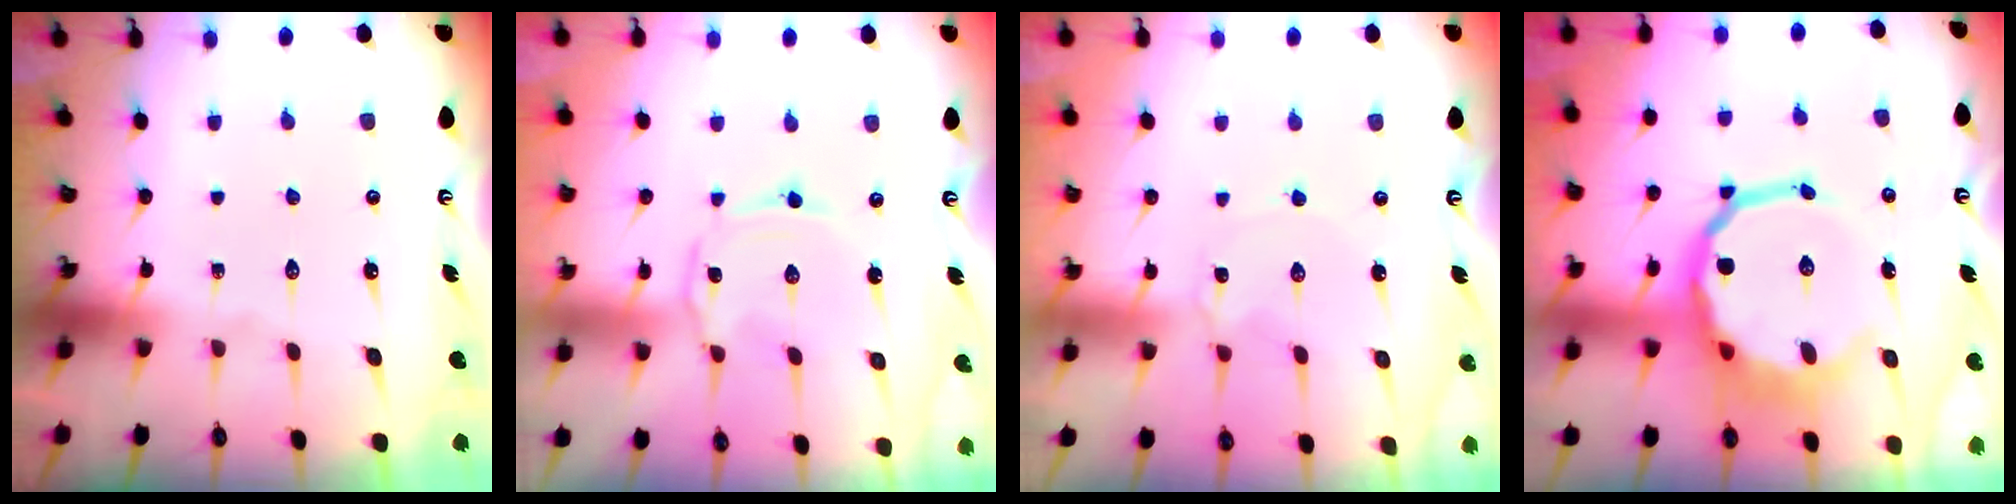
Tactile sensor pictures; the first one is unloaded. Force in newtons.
{"total": 1.4, "press": 1.4, "slide": 0.1}
{"total": 2.2, "press": 2.2, "slide": 0.1}
{"total": 12.7, "press": 12.2, "slide": 3.4}